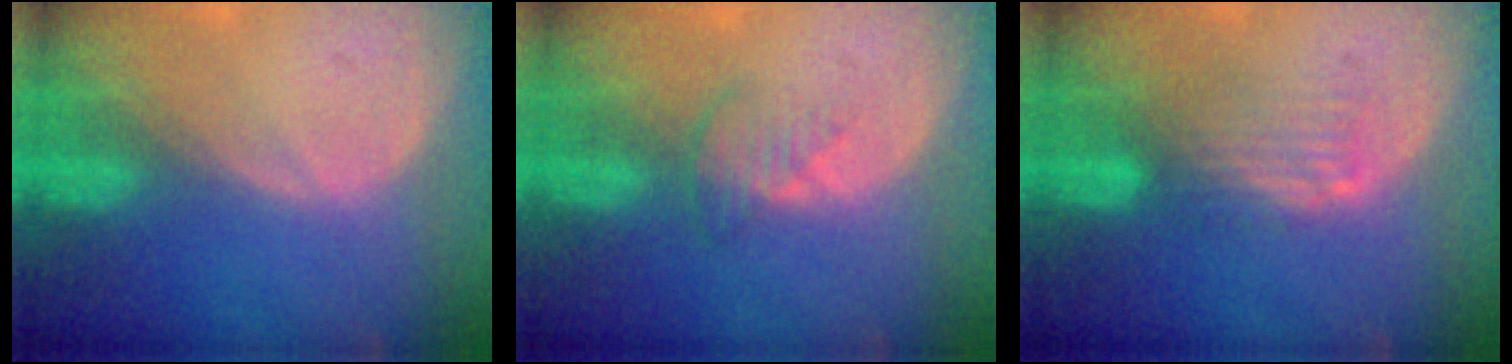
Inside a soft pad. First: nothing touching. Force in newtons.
{"total": 3.0, "press": 2.8, "slide": 1.1}
{"total": 4.8, "press": 4.2, "slide": 2.5}